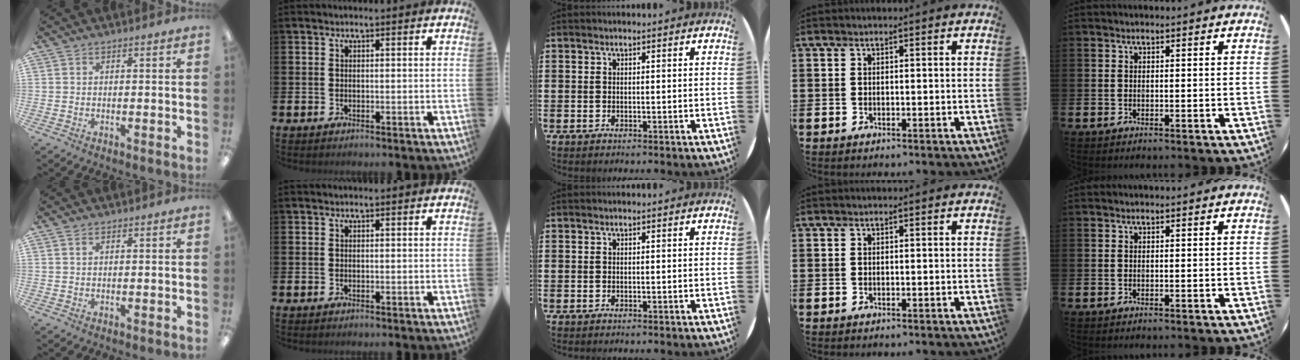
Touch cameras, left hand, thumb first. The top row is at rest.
{"thumb": {"total": 1.0, "force": [0.6, 0.5, 0.6], "torque": [-0.014, 0.002, 0.011]}}